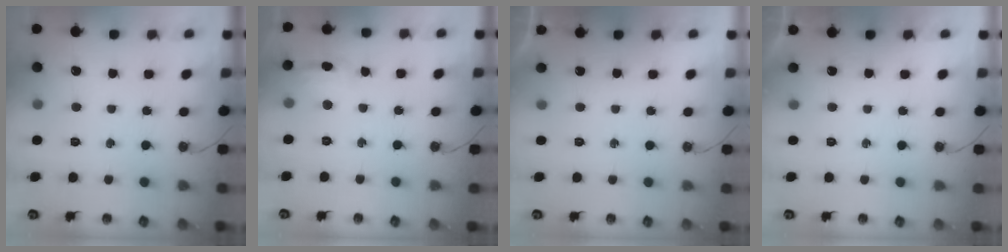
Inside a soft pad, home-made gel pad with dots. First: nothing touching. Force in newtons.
{"total": 7.7, "press": 7.6, "slide": 1.2}
{"total": 0.0}
{"total": 0.0}